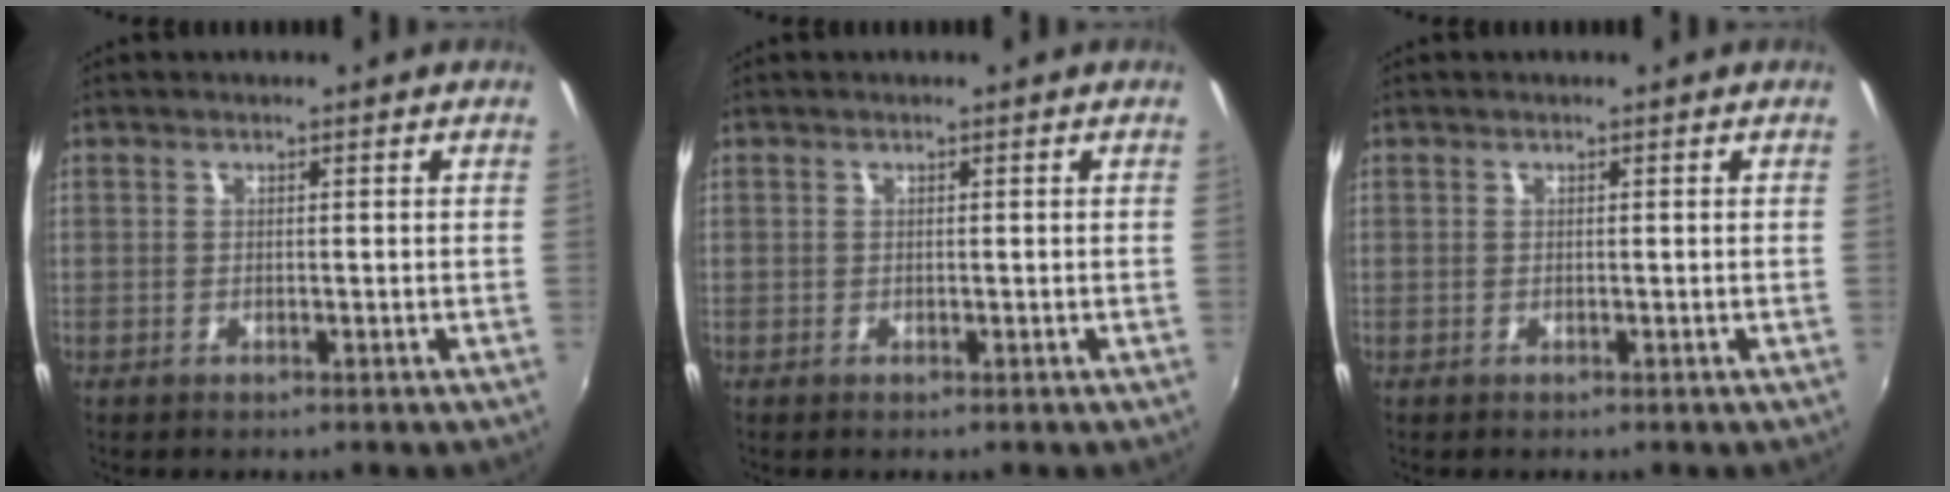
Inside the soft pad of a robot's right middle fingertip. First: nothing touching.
{"total": 0.0}
{"total": 0.0}